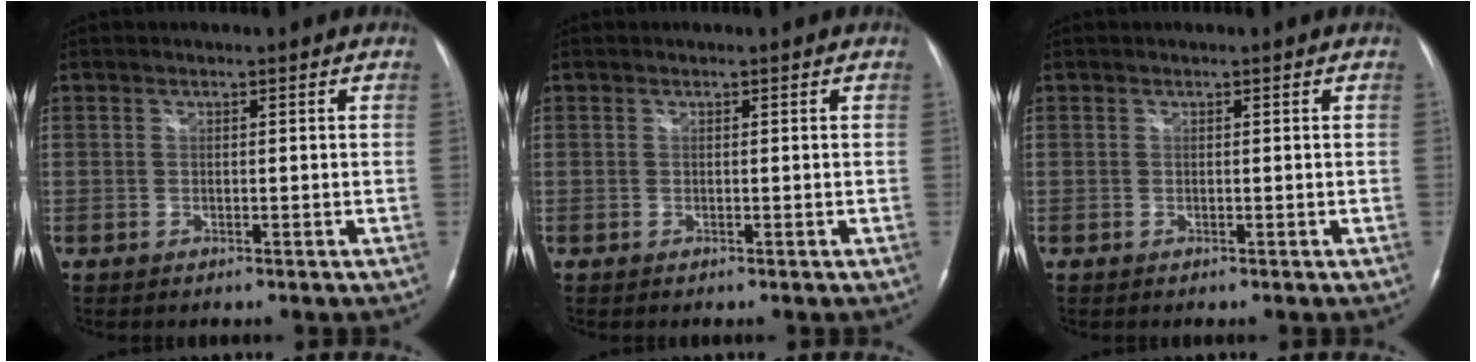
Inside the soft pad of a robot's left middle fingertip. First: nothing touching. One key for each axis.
{"total": 0.0}
{"total": 0.0}